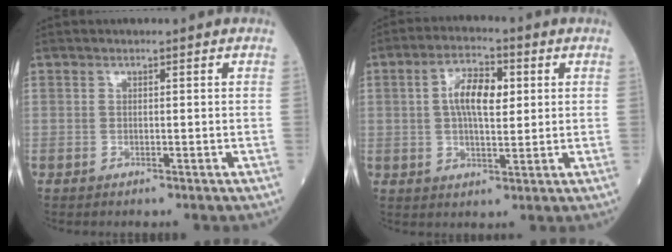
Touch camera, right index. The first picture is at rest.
{"total": 7.6, "force": [1.6, 3.0, 6.8], "torque": [-0.129, 0.016, 0.028]}